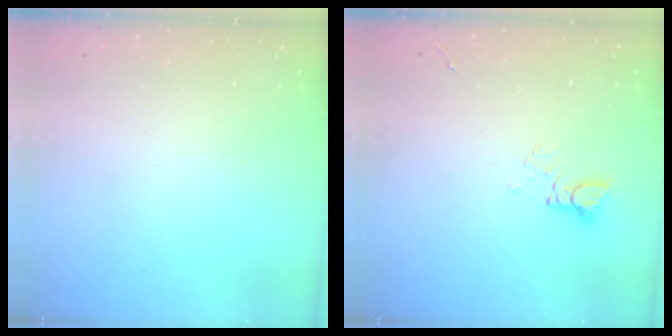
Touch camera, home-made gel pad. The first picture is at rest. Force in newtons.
{"total": 2.7, "press": 2.6, "slide": 0.2}